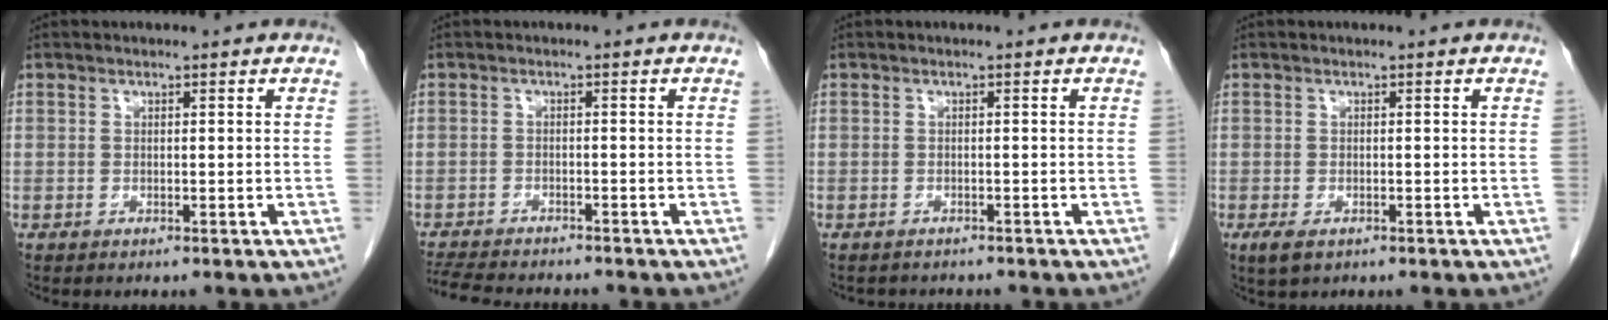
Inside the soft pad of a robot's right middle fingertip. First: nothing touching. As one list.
[{"total": 9.9, "force": [-8.9, 1.6, 3.9], "torque": [-0.065, -0.012, -0.134]}, {"total": 3.1, "force": [-2.9, 1.1, 0.5], "torque": [-0.007, -0.003, -0.036]}, {"total": 2.2, "force": [-1.2, 1.1, 1.6], "torque": [-0.035, -0.004, -0.013]}]